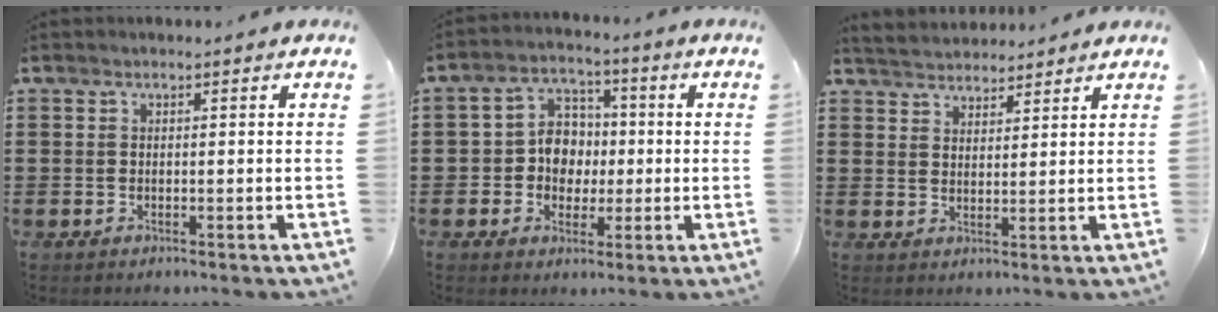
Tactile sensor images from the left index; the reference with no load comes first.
{"total": 6.6, "force": [-0.4, 6.0, 2.8], "torque": [-0.064, 0.017, -0.011]}
{"total": 3.4, "force": [3.3, 0.6, -0.2], "torque": [-0.008, -0.008, 0.062]}